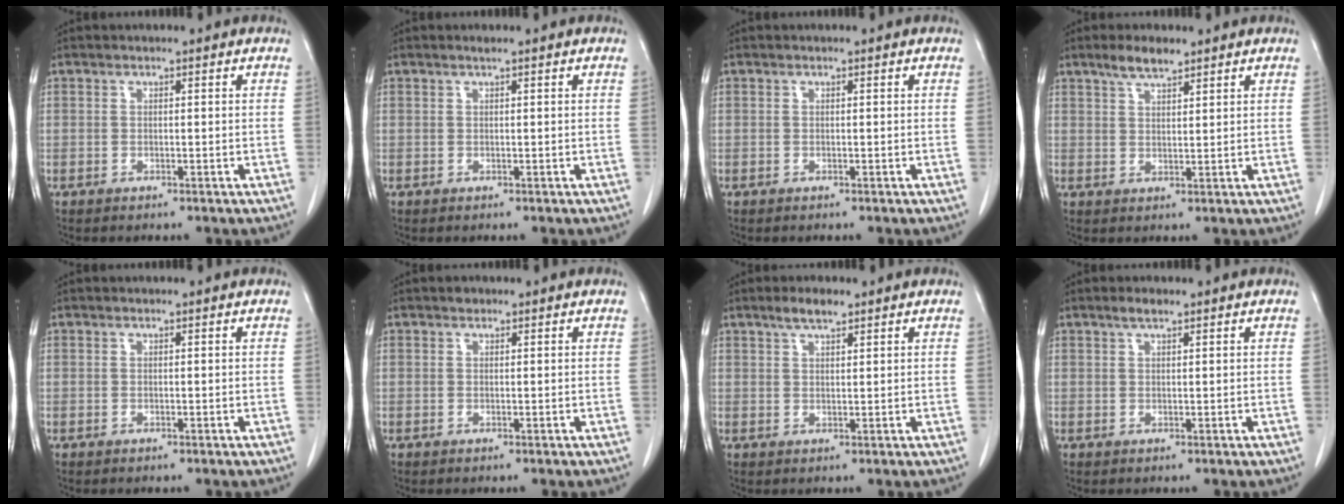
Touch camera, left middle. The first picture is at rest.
{"total": 0.6, "force": [0.4, -0.1, 0.3], "torque": [-0.012, -0.001, 0.012]}
{"total": 0.0}
{"total": 4.1, "force": [3.2, 1.1, 2.4], "torque": [-0.052, 0.005, 0.061]}
{"total": 0.0}
{"total": 0.7, "force": [0.6, 0.4, 0.2], "torque": [-0.007, 0.003, 0.009]}
{"total": 3.2, "force": [2.4, 0.8, 2.0], "torque": [-0.043, 0.005, 0.044]}
{"total": 1.7, "force": [1.3, 0.3, 1.1], "torque": [-0.026, 0.004, 0.025]}